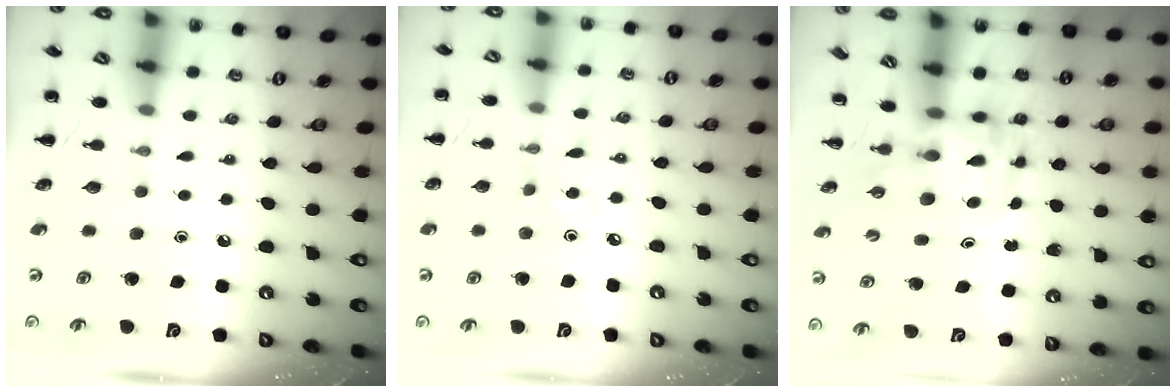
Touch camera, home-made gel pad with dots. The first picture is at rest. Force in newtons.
{"total": 2.2, "press": 2.1, "slide": 0.6}
{"total": 3.5, "press": 3.5, "slide": 0.6}